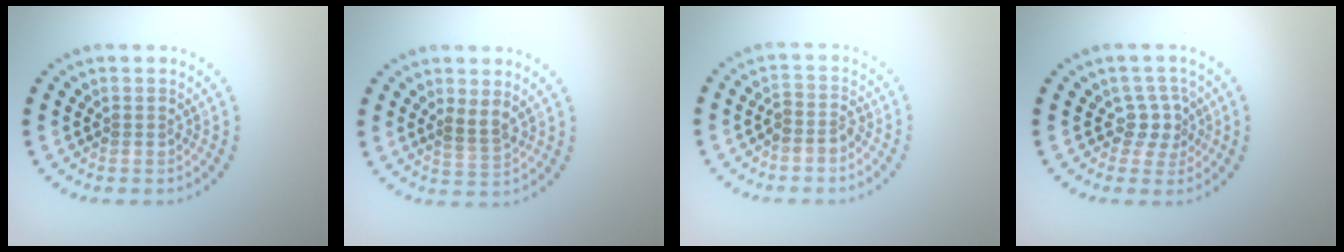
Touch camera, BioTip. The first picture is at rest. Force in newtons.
{"total": 1.8, "press": 1.5, "slide": 0.9}
{"total": 1.7, "press": 1.3, "slide": 1.0}
{"total": 2.2, "press": 1.5, "slide": 1.5}